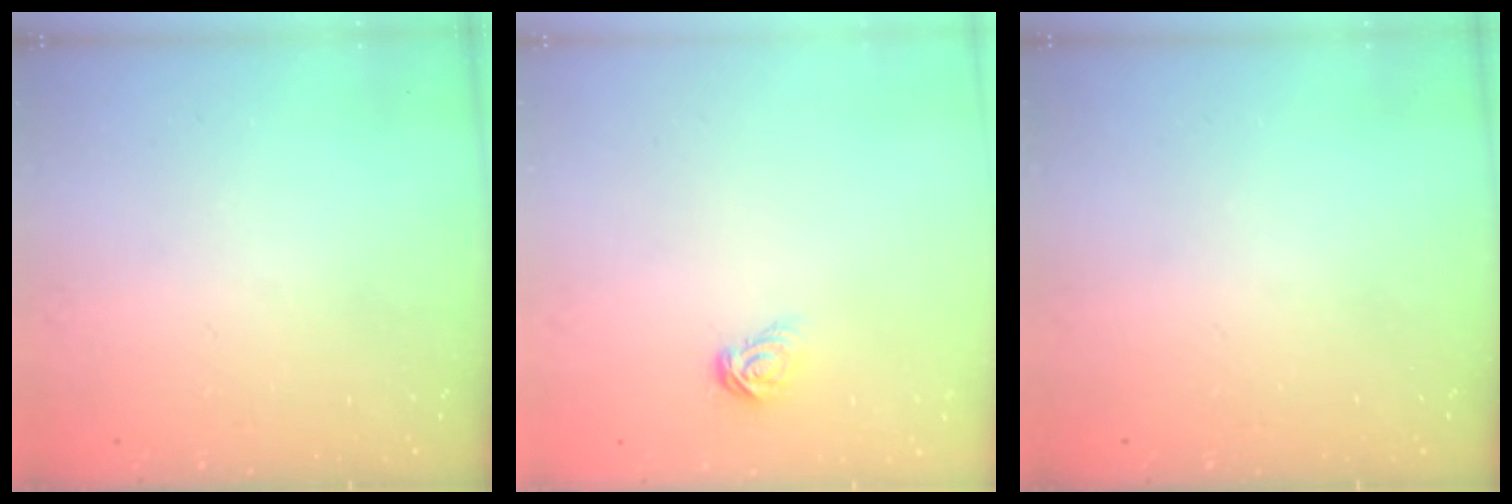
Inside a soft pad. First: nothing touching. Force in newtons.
{"total": 5.0, "press": 5.0, "slide": 0.5}
{"total": 0.0}